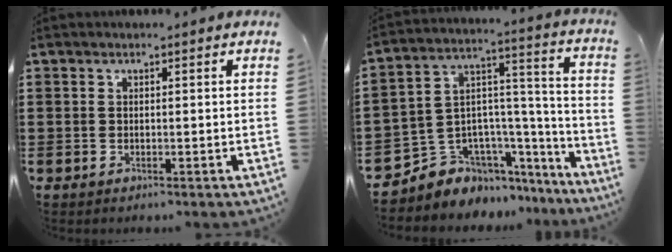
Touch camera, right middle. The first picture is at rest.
{"total": 6.0, "force": [-4.2, 4.3, -0.5], "torque": [-0.018, -0.012, -0.077]}